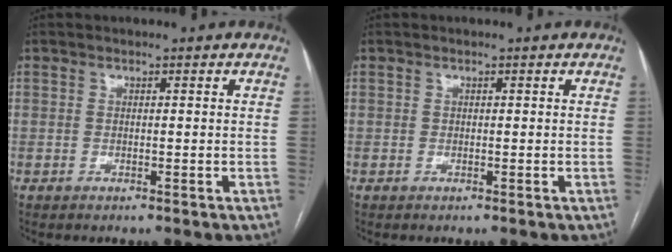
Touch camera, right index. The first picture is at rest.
{"total": 0.0}